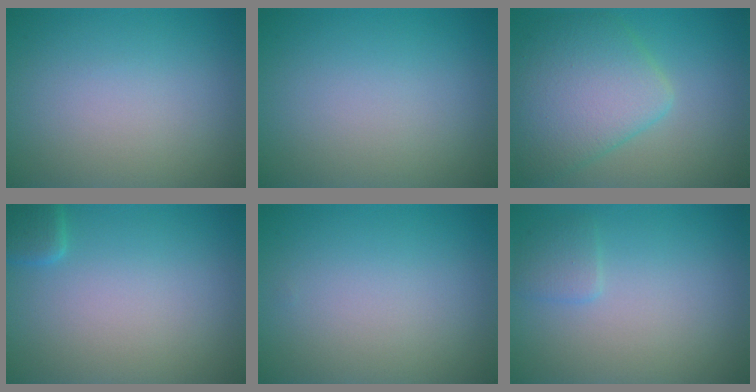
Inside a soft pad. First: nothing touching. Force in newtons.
{"total": 0.0}
{"total": 6.5, "press": 6.5, "slide": 0.2}
{"total": 1.6, "press": 1.6, "slide": 0.1}
{"total": 0.0}
{"total": 1.2, "press": 1.2, "slide": 0.1}